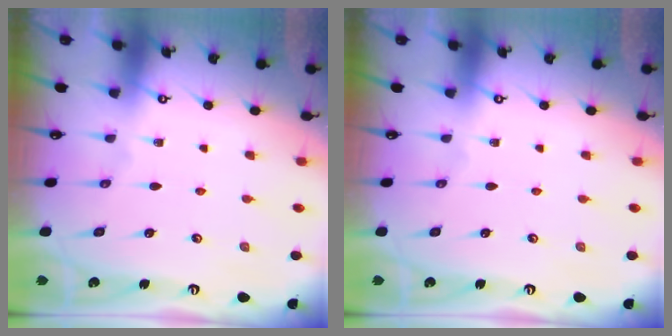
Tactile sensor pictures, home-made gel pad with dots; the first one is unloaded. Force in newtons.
{"total": 0.0}